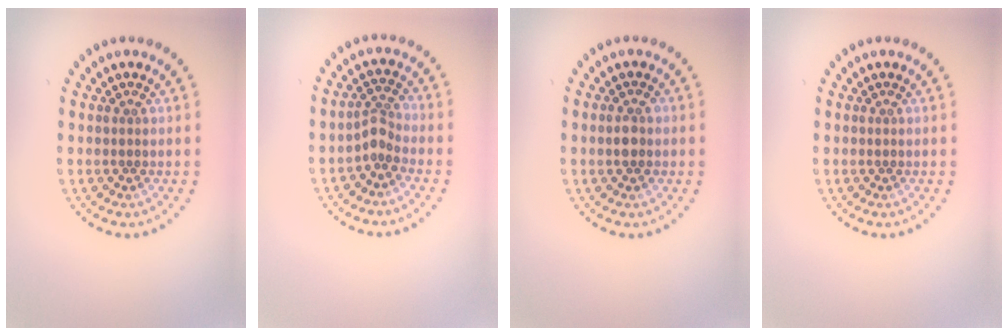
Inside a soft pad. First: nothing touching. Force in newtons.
{"total": 2.0, "press": 1.3, "slide": 1.5}
{"total": 1.5, "press": 1.5, "slide": 0.3}
{"total": 0.0}